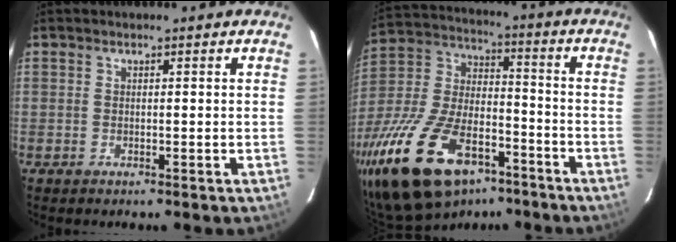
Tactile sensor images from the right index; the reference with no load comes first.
{"total": 26.2, "force": [-16.4, 12.6, 16.1], "torque": [-0.326, -0.013, -0.272]}